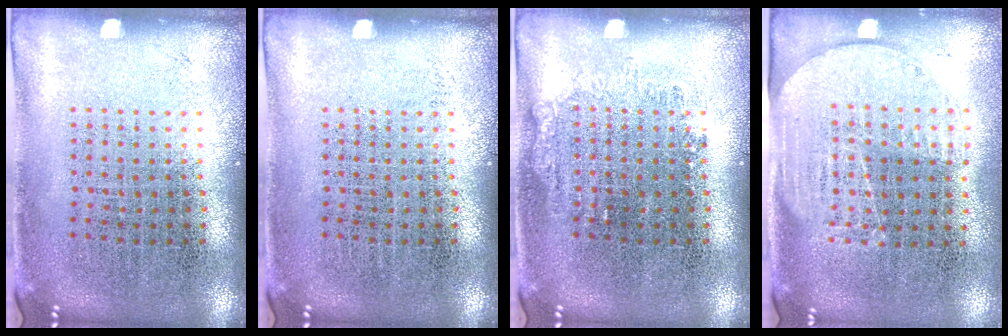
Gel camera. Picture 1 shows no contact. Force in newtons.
{"total": 0.0}
{"total": 0.8, "press": 0.7, "slide": 0.2}
{"total": 1.6, "press": 1.4, "slide": 0.8}